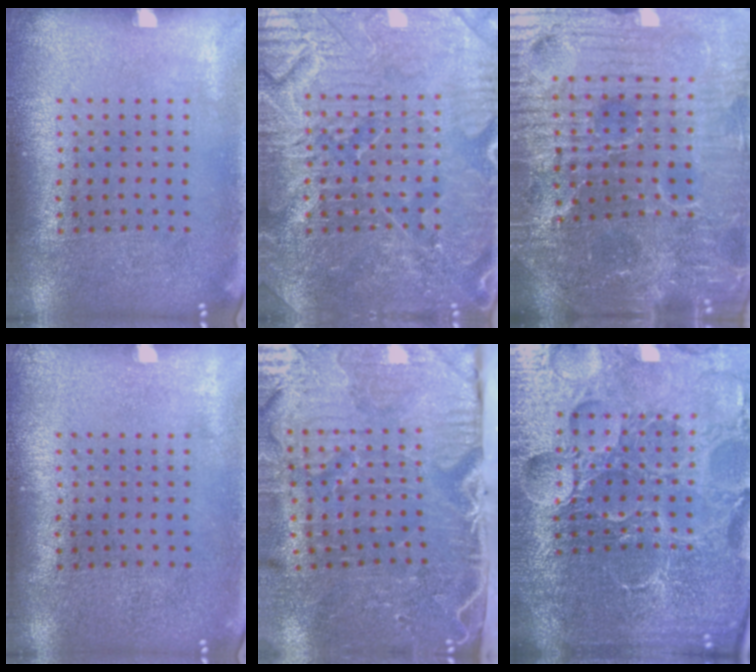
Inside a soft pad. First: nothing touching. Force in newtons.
{"total": 4.7, "press": 4.6, "slide": 1.0}
{"total": 6.4, "press": 6.0, "slide": 2.3}
{"total": 0.0}
{"total": 5.4, "press": 4.4, "slide": 3.1}
{"total": 6.8, "press": 6.0, "slide": 3.2}